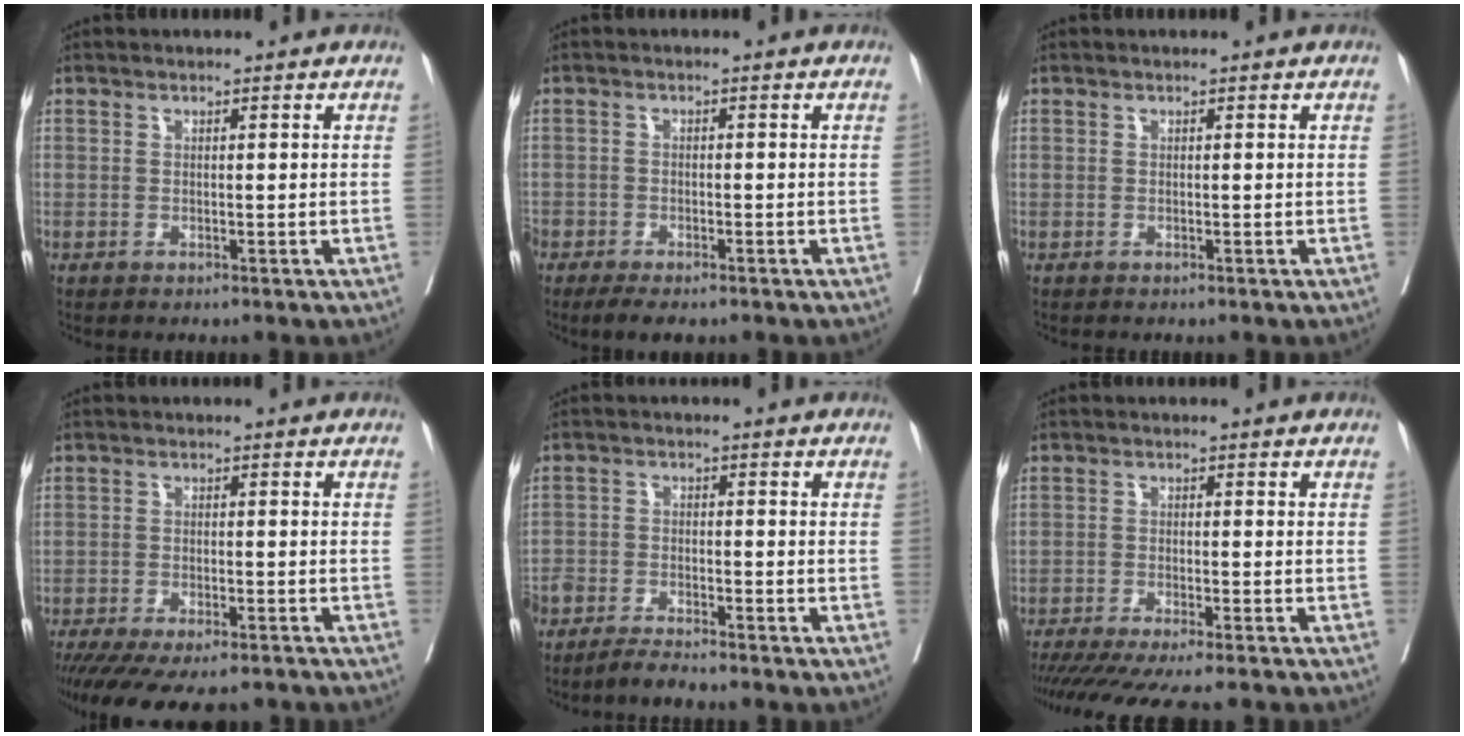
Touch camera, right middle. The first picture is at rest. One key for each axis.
{"total": 5.9, "fx": -4.6, "fy": 2.0, "fz": 3.1, "tx": -0.048, "ty": -0.012, "tz": -0.075}
{"total": 0.0}
{"total": 14.6, "fx": -12.2, "fy": 3.6, "fz": 7.1, "tx": -0.144, "ty": -0.027, "tz": -0.173}
{"total": 5.7, "fx": -5.2, "fy": 0.4, "fz": 2.2, "tx": -0.031, "ty": -0.011, "tz": -0.092}
{"total": 15.4, "fx": -13.4, "fy": 0.7, "fz": 7.5, "tx": -0.111, "ty": -0.041, "tz": -0.195}